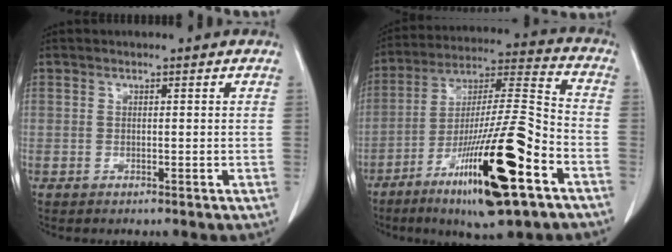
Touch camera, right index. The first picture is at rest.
{"total": 21.8, "force": [-10.8, 2.0, 18.8], "torque": [-0.317, -0.031, -0.182]}